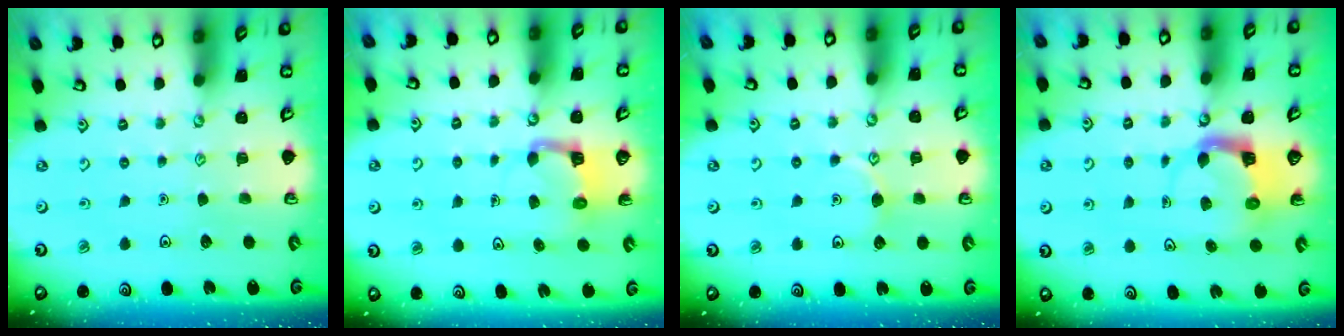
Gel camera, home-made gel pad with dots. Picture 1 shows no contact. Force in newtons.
{"total": 3.9, "press": 3.8, "slide": 0.3}
{"total": 4.7, "press": 4.6, "slide": 0.7}
{"total": 3.7, "press": 3.6, "slide": 0.7}